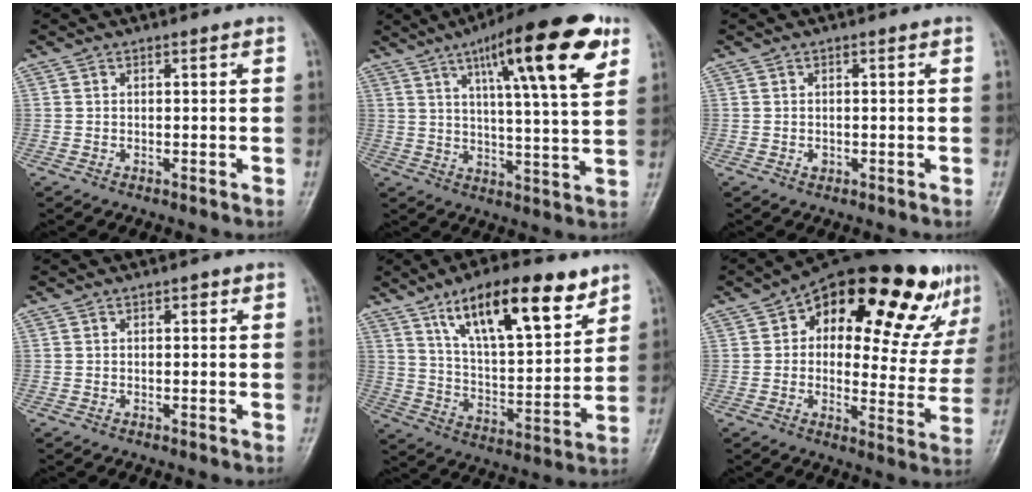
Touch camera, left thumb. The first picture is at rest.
{"total": 19.3, "force": [9.4, 4.1, 16.4], "torque": [-0.225, -0.023, 0.136]}
{"total": 0.8, "force": [-0.4, 0.6, 0.2], "torque": [0.000, 0.001, -0.004]}
{"total": 0.5, "force": [0.2, 0.4, 0.3], "torque": [0.002, 0.001, 0.000]}
{"total": 18.9, "force": [11.2, 6.4, 13.8], "torque": [-0.192, -0.047, 0.194]}
{"total": 25.4, "force": [13.0, 11.1, 18.8], "torque": [-0.207, -0.008, 0.182]}